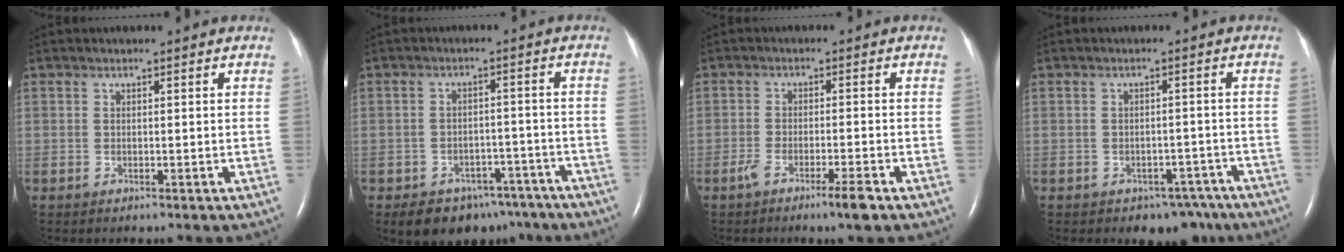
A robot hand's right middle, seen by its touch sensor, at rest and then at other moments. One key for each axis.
{"total": 10.7, "fx": -7.8, "fy": 6.5, "fz": 3.3, "tx": -0.032, "ty": 0.016, "tz": -0.095}
{"total": 4.2, "fx": -2.8, "fy": 0.0, "fz": 3.2, "tx": -0.062, "ty": -0.007, "tz": -0.052}
{"total": 5.4, "fx": -4.1, "fy": 3.4, "fz": 1.1, "tx": 0.004, "ty": 0.016, "tz": -0.051}